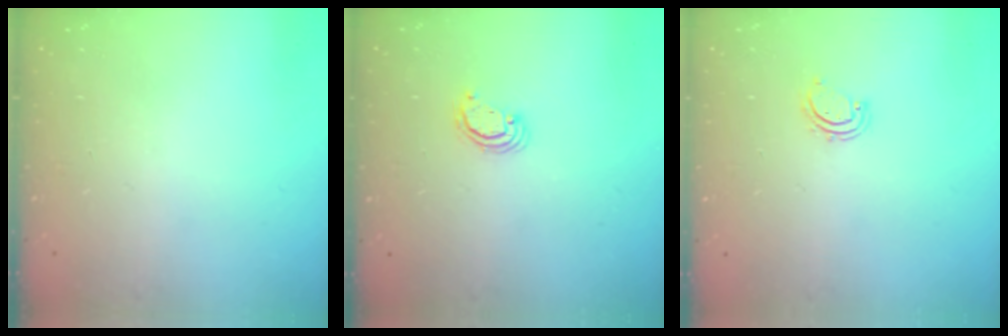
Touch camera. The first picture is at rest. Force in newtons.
{"total": 2.4, "press": 2.4, "slide": 0.3}
{"total": 2.9, "press": 2.9, "slide": 0.3}